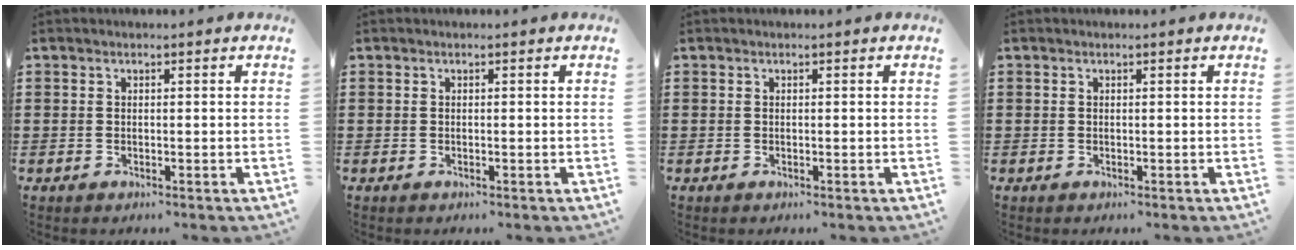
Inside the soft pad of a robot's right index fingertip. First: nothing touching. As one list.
[{"total": 0.0}, {"total": 0.0}, {"total": 0.0}]